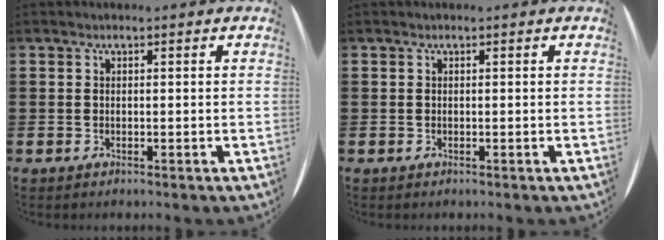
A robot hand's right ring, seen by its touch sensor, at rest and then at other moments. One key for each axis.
{"total": 0.0}